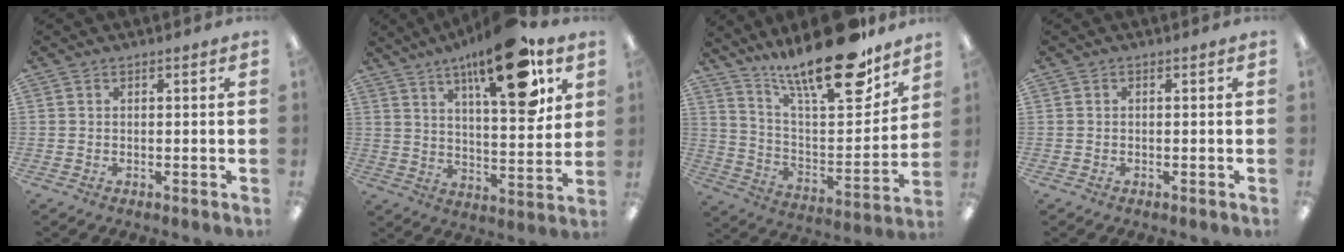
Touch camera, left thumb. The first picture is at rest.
{"total": 19.5, "force": [12.0, 5.5, 14.3], "torque": [-0.214, -0.062, 0.184]}
{"total": 23.2, "force": [17.9, 5.2, 13.8], "torque": [-0.225, -0.126, 0.296]}
{"total": 0.0}